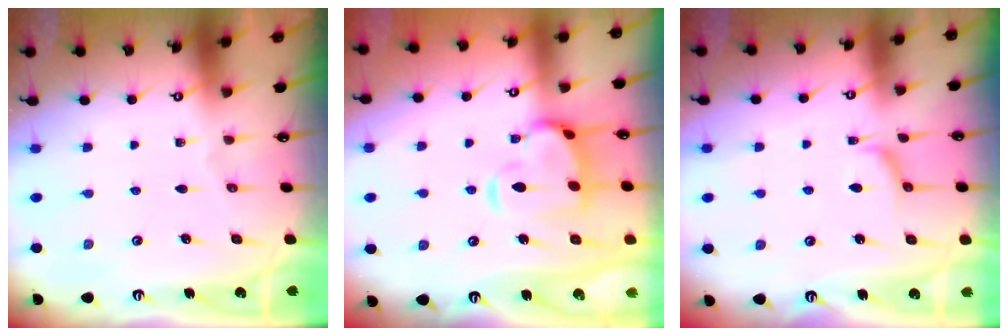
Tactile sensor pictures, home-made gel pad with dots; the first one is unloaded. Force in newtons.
{"total": 5.5, "press": 5.5, "slide": 0.9}
{"total": 1.3, "press": 1.2, "slide": 0.5}